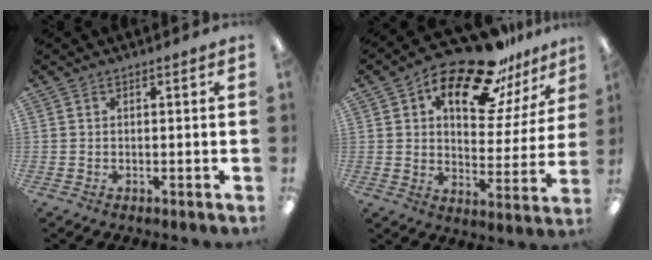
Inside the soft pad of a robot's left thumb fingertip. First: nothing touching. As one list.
[{"total": 19.9, "force": [14.0, 8.5, 11.4], "torque": [-0.174, -0.085, 0.234]}]